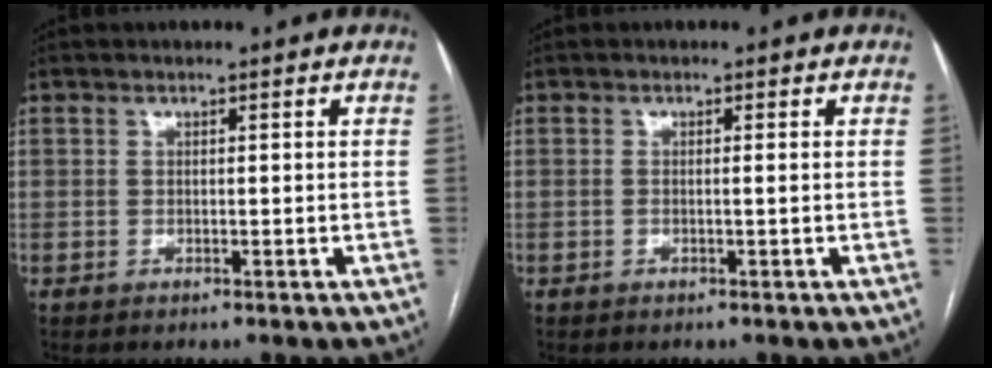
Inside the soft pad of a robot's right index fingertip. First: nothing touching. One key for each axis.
{"total": 0.6, "fx": -0.1, "fy": -0.2, "fz": 0.5, "tx": -0.010, "ty": 0.001, "tz": -0.004}